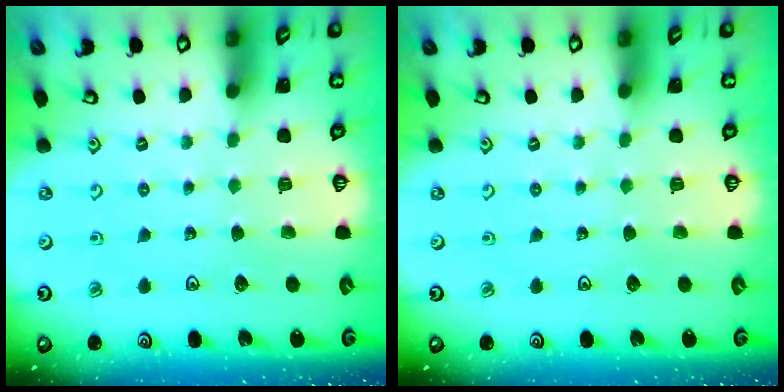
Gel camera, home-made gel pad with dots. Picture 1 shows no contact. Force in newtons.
{"total": 0.0}